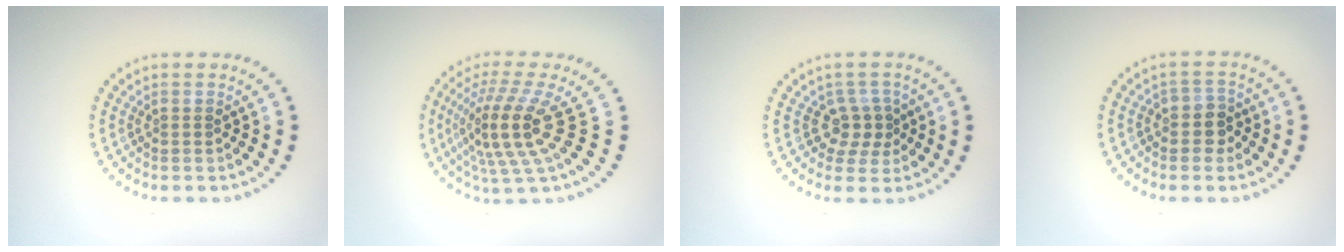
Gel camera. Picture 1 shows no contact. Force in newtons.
{"total": 5.2, "press": 3.8, "slide": 3.6}
{"total": 2.4, "press": 1.9, "slide": 1.6}
{"total": 2.1, "press": 1.9, "slide": 0.9}